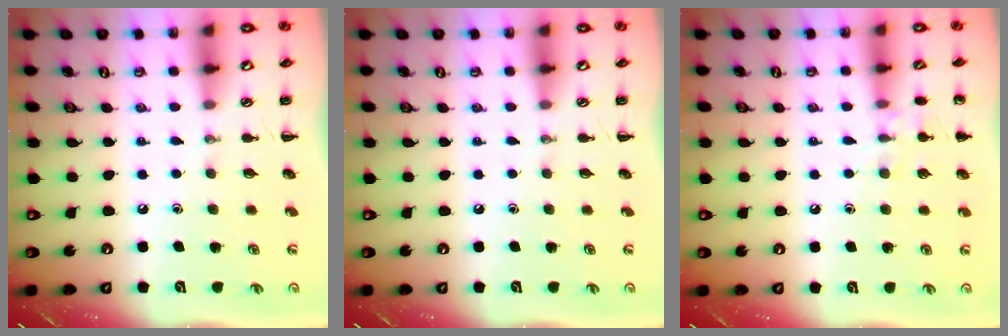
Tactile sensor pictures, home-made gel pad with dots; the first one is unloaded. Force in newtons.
{"total": 0.0}
{"total": 7.9, "press": 7.6, "slide": 2.1}